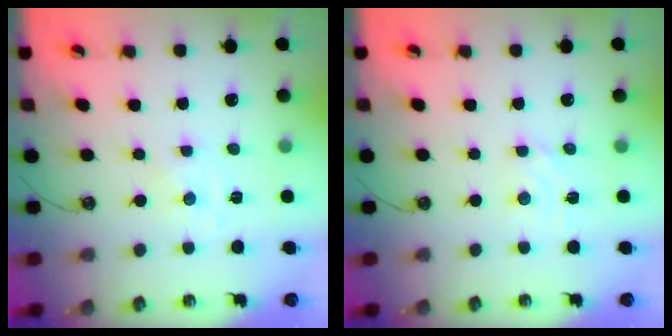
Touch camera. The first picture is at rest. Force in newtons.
{"total": 3.3, "press": 3.3, "slide": 0.3}